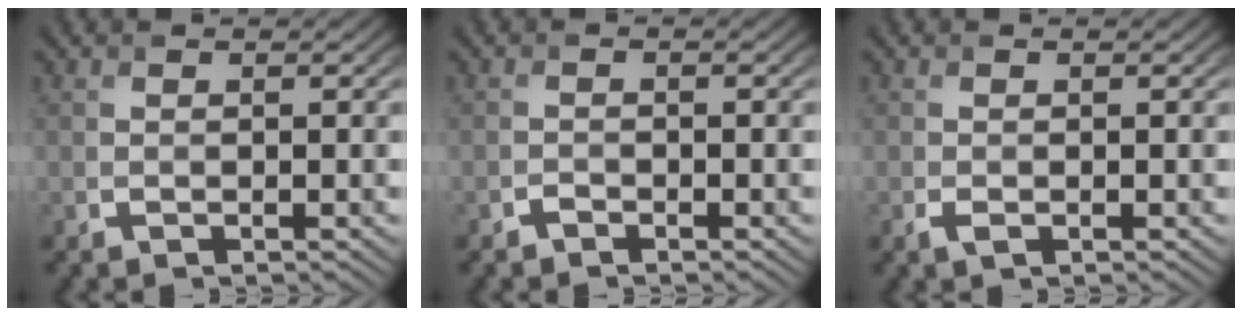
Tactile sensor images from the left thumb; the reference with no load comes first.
{"total": 0.7, "force": [-0.6, 0.3, 0.2], "torque": [-0.003, 0.000, -0.013]}
{"total": 1.0, "force": [-0.4, 0.5, 0.7], "torque": [-0.017, -0.003, -0.007]}